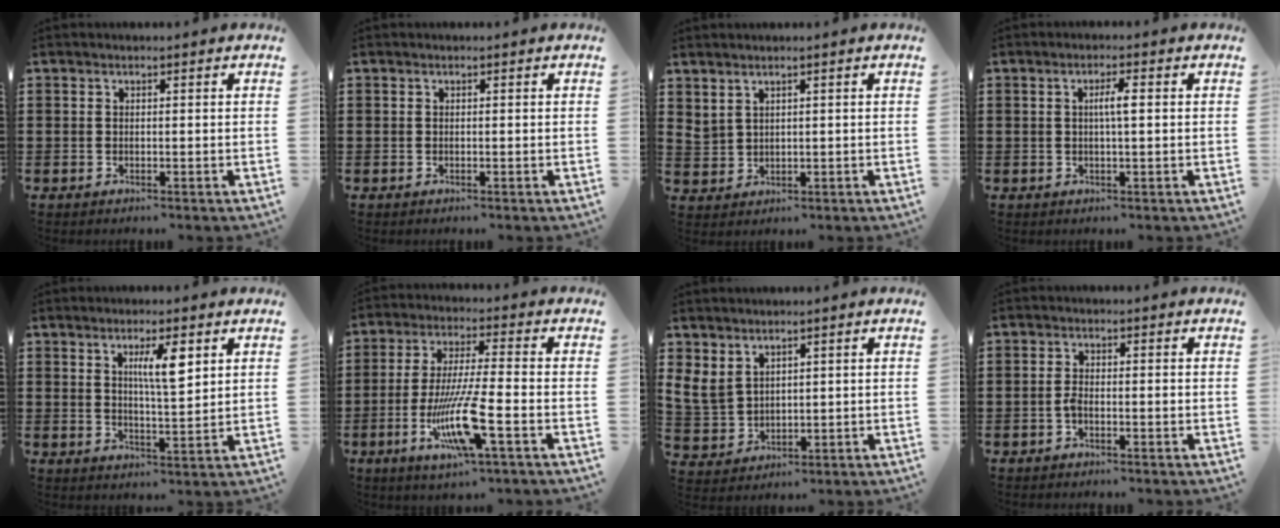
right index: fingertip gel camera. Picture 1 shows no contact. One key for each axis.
{"total": 0.0}
{"total": 1.9, "fx": 1.6, "fy": 0.9, "fz": 0.6, "tx": -0.018, "ty": 0.003, "tz": 0.032}
{"total": 2.7, "fx": 0.3, "fy": 0.4, "fz": 2.6, "tx": -0.051, "ty": 0.000, "tz": 0.003}
{"total": 5.7, "fx": 2.5, "fy": 1.3, "fz": 5.0, "tx": -0.089, "ty": 0.001, "tz": 0.037}
{"total": 11.1, "fx": -4.2, "fy": 1.1, "fz": 10.3, "tx": -0.214, "ty": -0.017, "tz": -0.083}
{"total": 3.9, "fx": 2.6, "fy": 2.5, "fz": 1.3, "tx": -0.047, "ty": 0.002, "tz": 0.049}
{"total": 1.9, "fx": -0.7, "fy": 0.5, "fz": 1.6, "tx": -0.039, "ty": -0.002, "tz": -0.015}